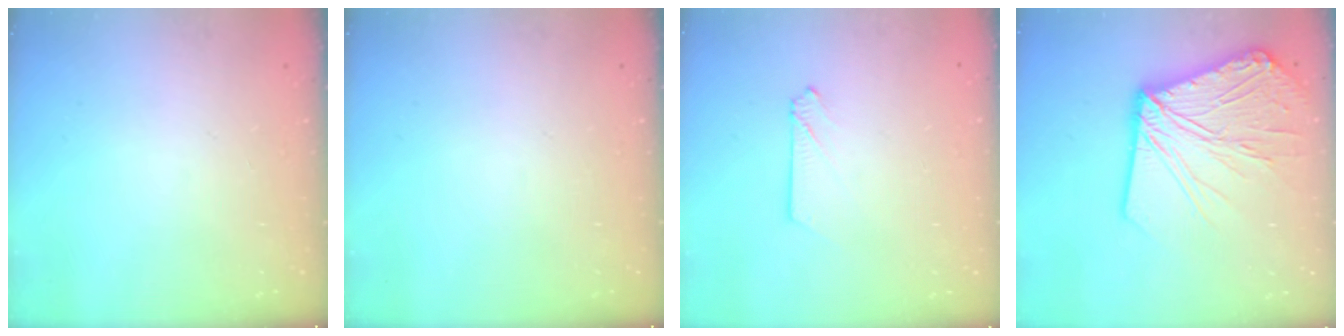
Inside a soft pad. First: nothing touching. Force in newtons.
{"total": 0.0}
{"total": 2.7, "press": 2.7, "slide": 0.3}
{"total": 21.6, "press": 21.4, "slide": 2.7}